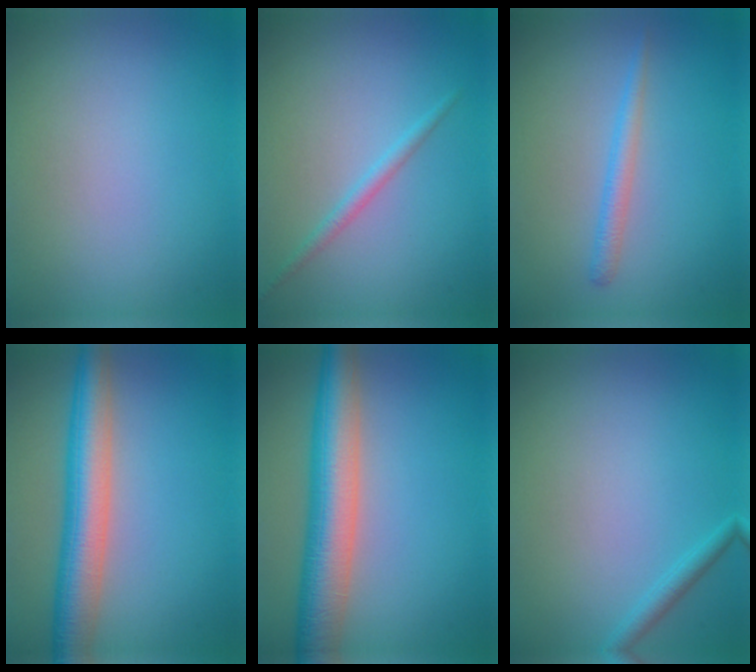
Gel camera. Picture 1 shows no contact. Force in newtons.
{"total": 1.3, "press": 1.3, "slide": 0.1}
{"total": 1.7, "press": 1.7, "slide": 0.0}
{"total": 6.7, "press": 6.7, "slide": 0.1}
{"total": 7.7, "press": 7.7, "slide": 0.3}
{"total": 1.3, "press": 1.3, "slide": 0.1}